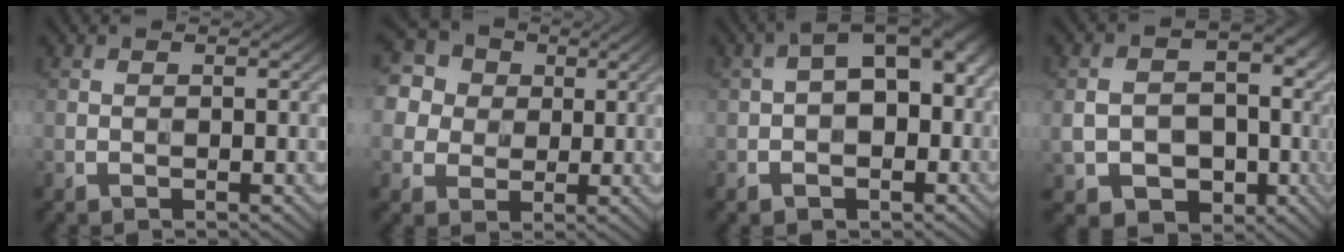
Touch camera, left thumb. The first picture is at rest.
{"total": 11.8, "force": [4.2, 9.9, 4.9], "torque": [-0.170, 0.034, 0.073]}
{"total": 9.7, "force": [-0.3, 6.3, 7.4], "torque": [-0.091, 0.008, -0.008]}
{"total": 12.5, "force": [-2.5, 10.2, 6.7], "torque": [-0.128, -0.034, -0.044]}